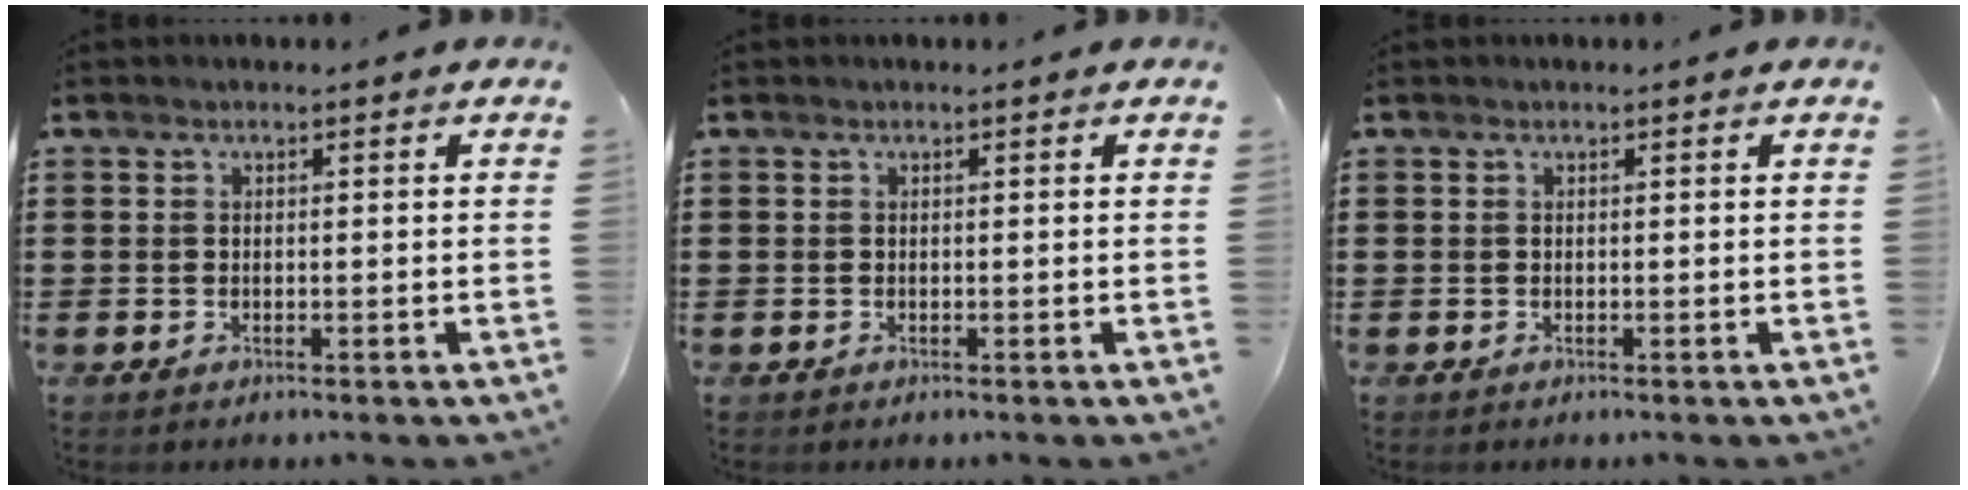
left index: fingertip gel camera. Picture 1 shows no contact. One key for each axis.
{"total": 0.0}
{"total": 0.0}